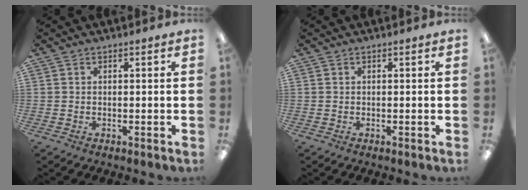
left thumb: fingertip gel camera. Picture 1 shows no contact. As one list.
[{"total": 0.0}]